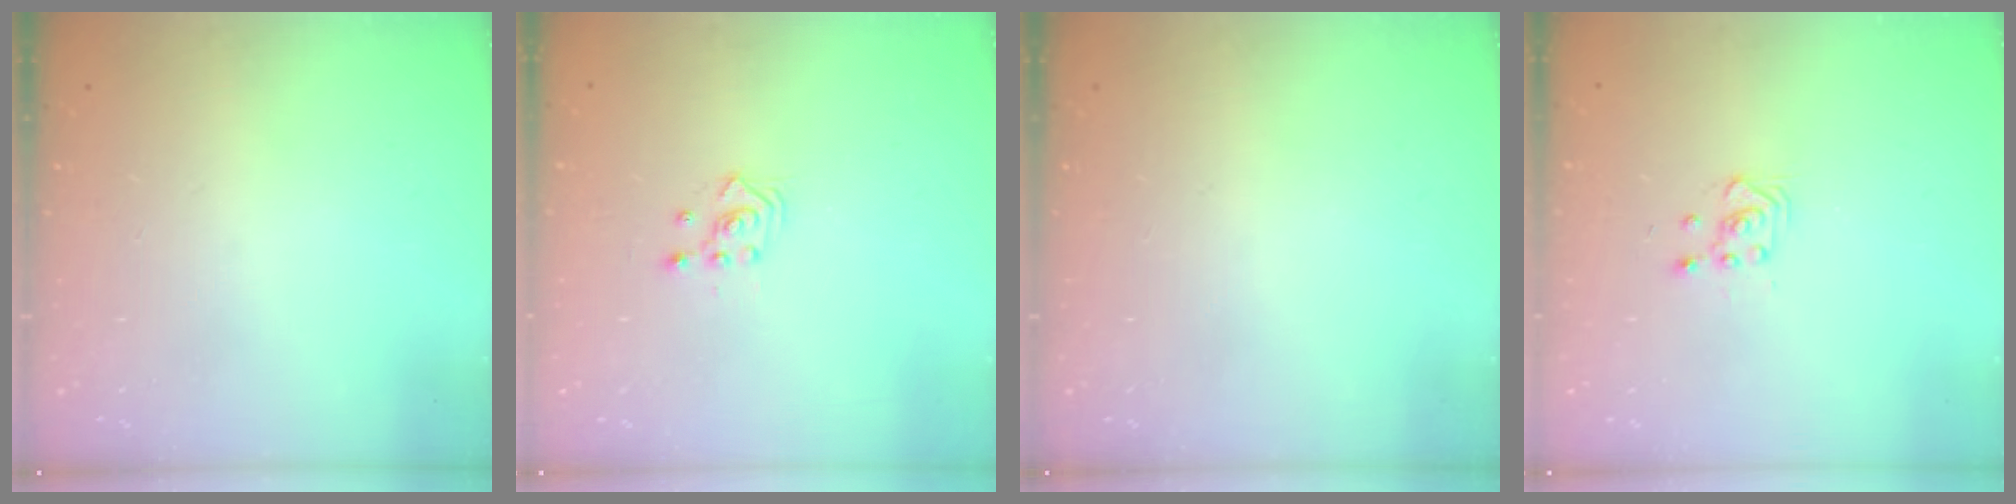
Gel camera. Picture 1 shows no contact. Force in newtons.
{"total": 2.5, "press": 2.5, "slide": 0.3}
{"total": 0.0}
{"total": 3.6, "press": 3.4, "slide": 1.1}